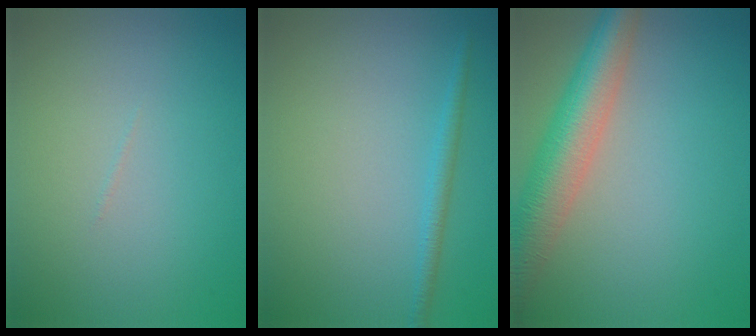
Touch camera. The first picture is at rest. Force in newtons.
{"total": 1.5, "press": 1.5, "slide": 0.1}
{"total": 7.0, "press": 7.0, "slide": 0.4}